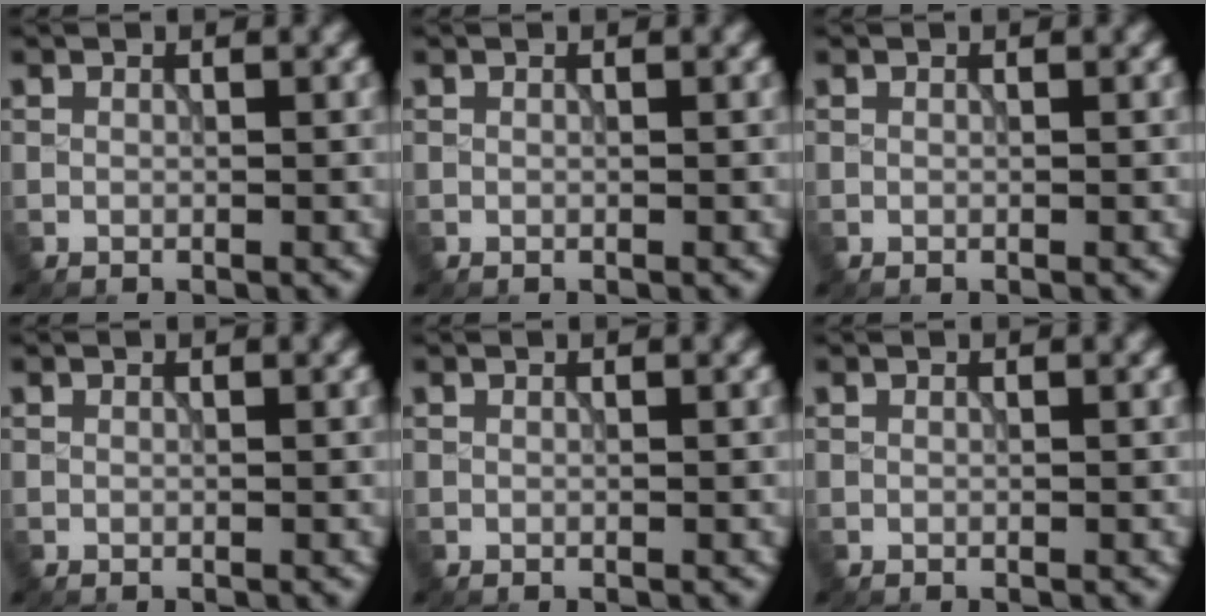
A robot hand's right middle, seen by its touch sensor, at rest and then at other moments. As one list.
[{"total": 0.0}, {"total": 0.0}, {"total": 0.0}, {"total": 0.0}, {"total": 0.0}]